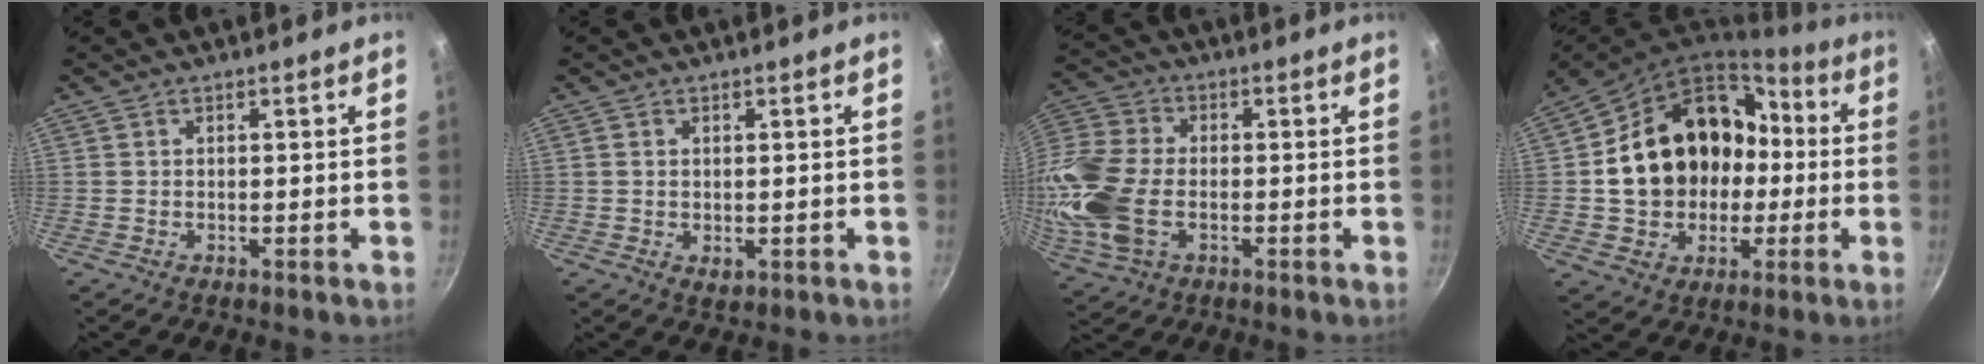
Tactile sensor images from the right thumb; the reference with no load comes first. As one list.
[{"total": 1.8, "force": [-0.1, 1.1, 1.4], "torque": [-0.021, -0.005, -0.001]}, {"total": 16.5, "force": [-2.9, 10.7, 12.2], "torque": [-0.266, 0.017, -0.064]}, {"total": 21.0, "force": [-0.2, 17.3, 11.9], "torque": [-0.171, 0.057, 0.011]}]